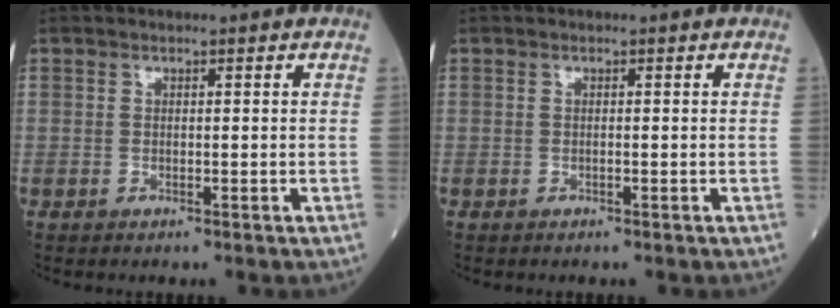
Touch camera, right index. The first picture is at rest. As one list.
[{"total": 0.0}]